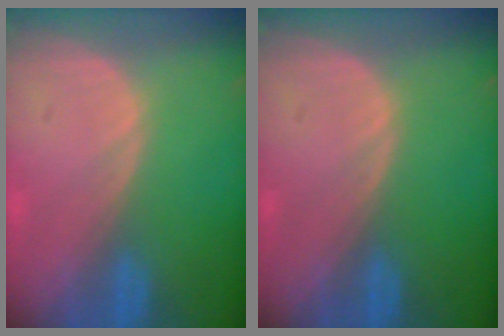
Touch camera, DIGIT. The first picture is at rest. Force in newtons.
{"total": 0.0}